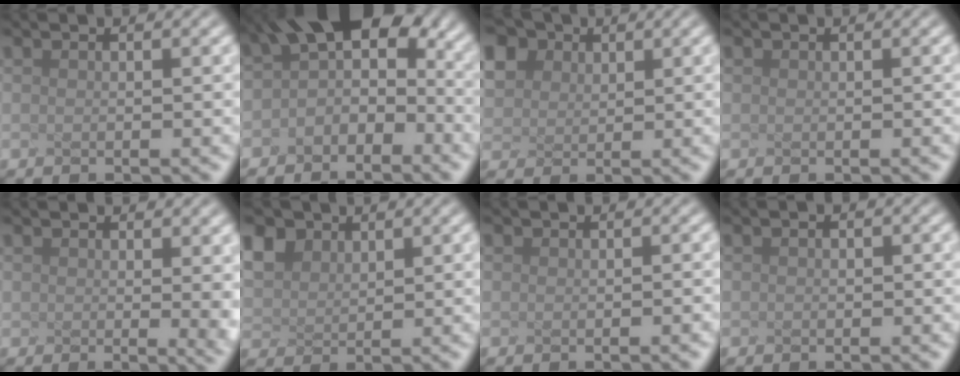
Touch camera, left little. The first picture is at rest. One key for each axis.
{"total": 4.6, "fx": -1.4, "fy": 2.6, "fz": 3.5, "tx": -0.067, "ty": 0.007, "tz": -0.006}
{"total": 5.1, "fx": 2.9, "fy": 3.8, "fz": 2.0, "tx": -0.114, "ty": 0.020, "tz": 0.086}
{"total": 0.9, "fx": -0.3, "fy": -0.5, "fz": -0.7, "tx": -0.005, "ty": -0.009, "tz": 0.014}
{"total": 4.3, "fx": 1.4, "fy": 1.7, "fz": 3.7, "tx": -0.026, "ty": 0.010, "tz": 0.036}
{"total": 2.1, "fx": 1.4, "fy": 1.4, "fz": 0.5, "tx": -0.061, "ty": 0.003, "tz": 0.068}
{"total": 0.8, "fx": -0.7, "fy": -0.4, "fz": -0.3, "tx": -0.008, "ty": -0.005, "tz": 0.012}
{"total": 0.6, "fx": -0.5, "fy": -0.3, "fz": -0.1, "tx": -0.016, "ty": -0.002, "tz": 0.013}